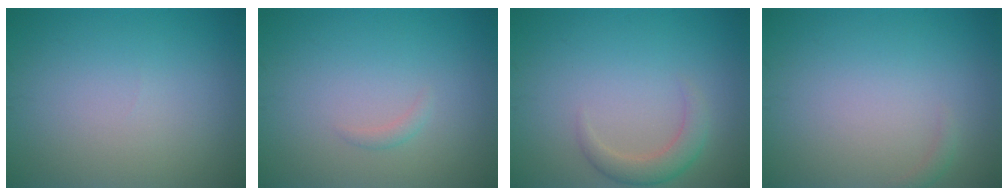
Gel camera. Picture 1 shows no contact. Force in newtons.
{"total": 0.7, "press": 0.7, "slide": 0.0}
{"total": 2.4, "press": 2.4, "slide": 0.2}
{"total": 0.6, "press": 0.6, "slide": 0.2}